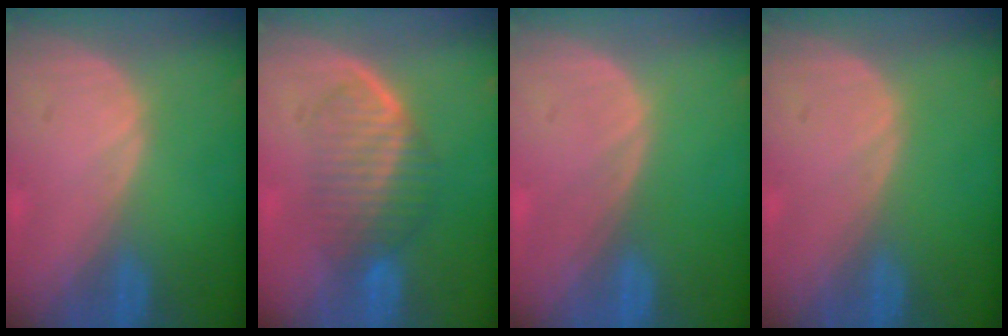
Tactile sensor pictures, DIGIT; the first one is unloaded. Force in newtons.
{"total": 6.1, "press": 6.1, "slide": 1.1}
{"total": 0.0}
{"total": 0.0}